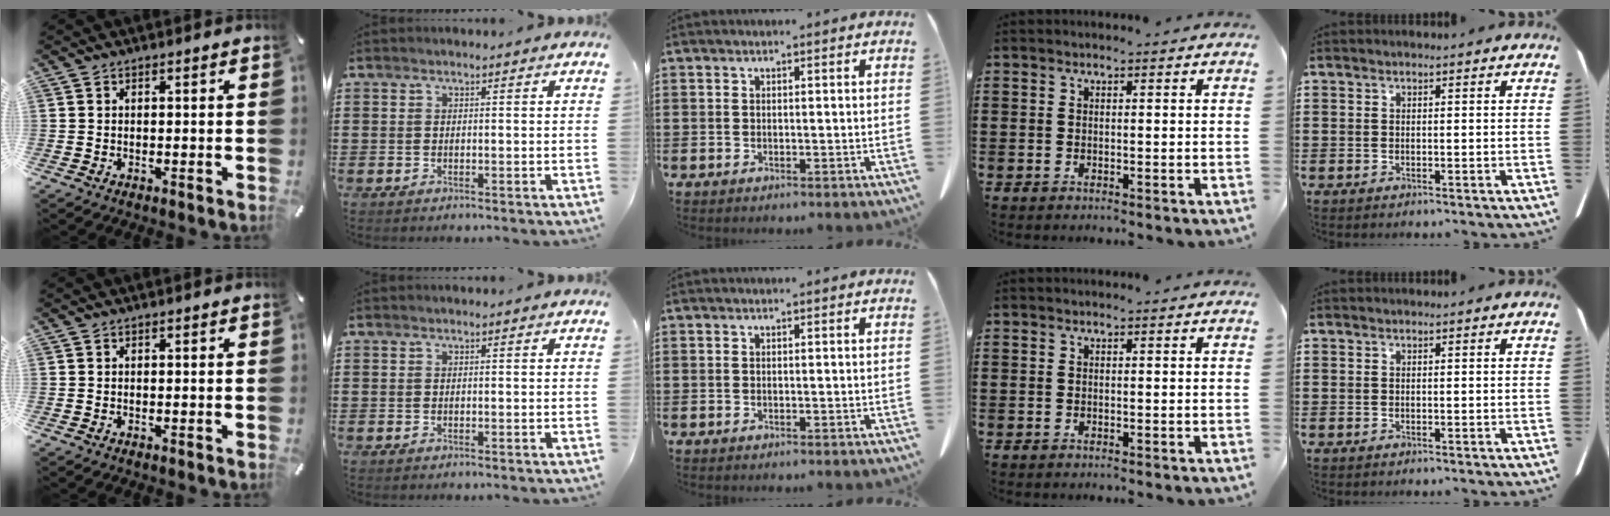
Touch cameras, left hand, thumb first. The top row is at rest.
{}